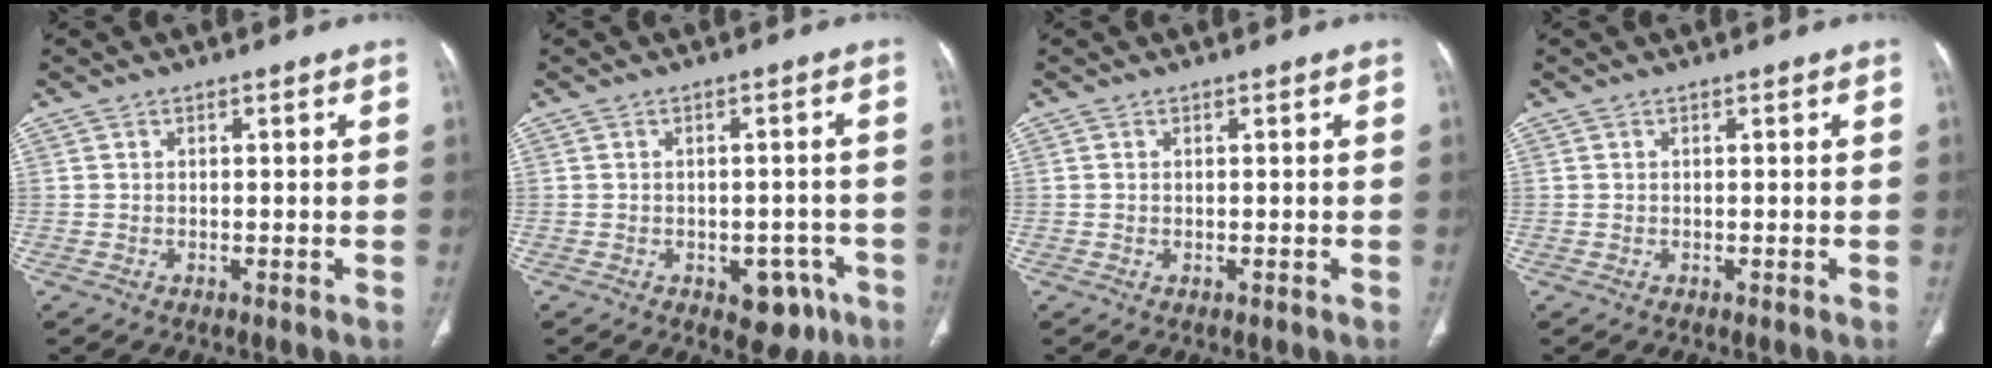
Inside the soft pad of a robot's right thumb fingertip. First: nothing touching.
{"total": 6.4, "force": [-3.2, 4.0, 3.8], "torque": [-0.019, 0.020, -0.033]}
{"total": 0.0}
{"total": 0.0}